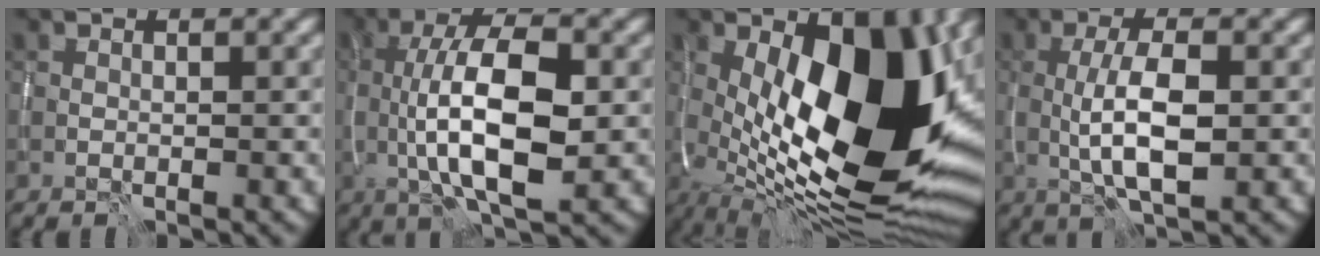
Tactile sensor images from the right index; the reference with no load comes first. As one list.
[{"total": 9.3, "force": [-0.4, 3.5, 8.6], "torque": [-0.147, 0.003, -0.008]}, {"total": 17.6, "force": [0.0, 8.3, 15.5], "torque": [-0.226, -0.010, 0.000]}, {"total": 5.3, "force": [-0.4, 1.7, 5.0], "torque": [-0.098, -0.001, -0.006]}]